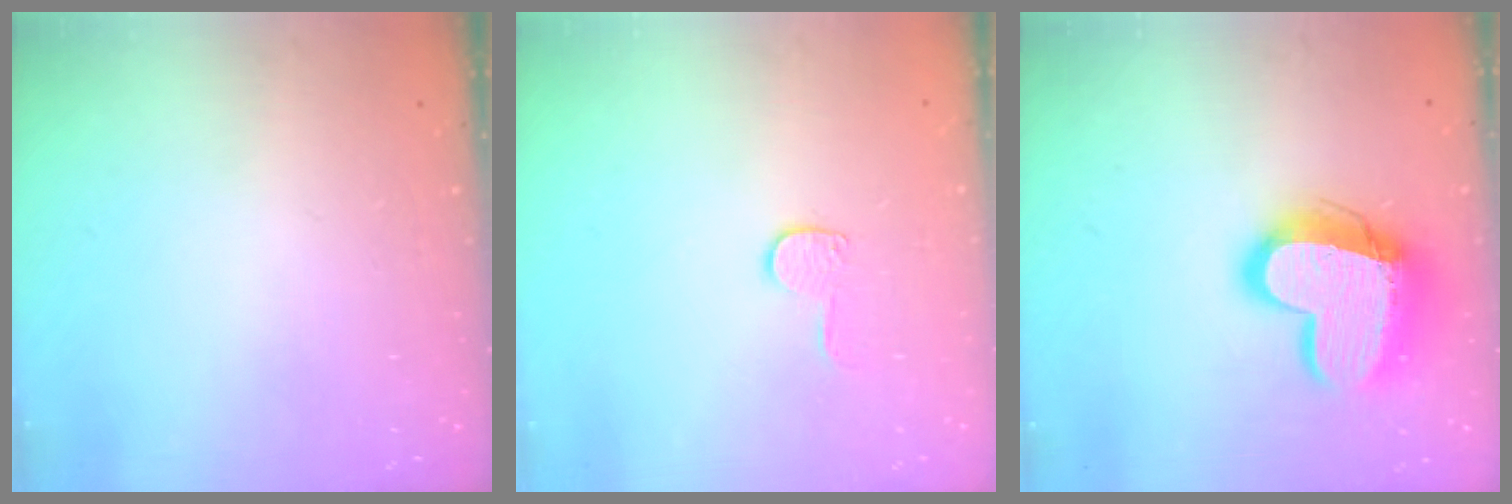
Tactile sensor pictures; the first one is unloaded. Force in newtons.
{"total": 6.9, "press": 6.9, "slide": 0.5}
{"total": 16.9, "press": 16.8, "slide": 1.5}